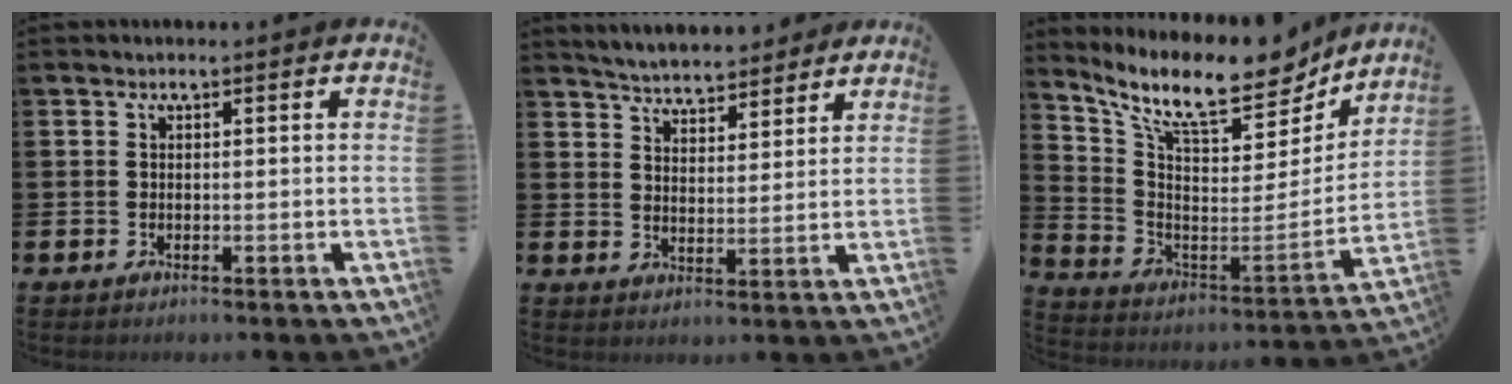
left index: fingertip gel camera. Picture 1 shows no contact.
{"total": 4.9, "force": [4.9, 0.8, 0.2], "torque": [-0.021, -0.030, 0.086]}
{"total": 11.6, "force": [9.8, 3.1, 5.4], "torque": [-0.138, -0.068, 0.166]}